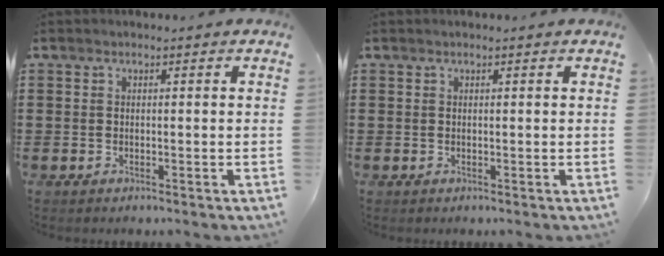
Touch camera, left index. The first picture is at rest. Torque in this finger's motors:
{"motor_torque": [-0.38, -0.36, -0.08, -0.02]}